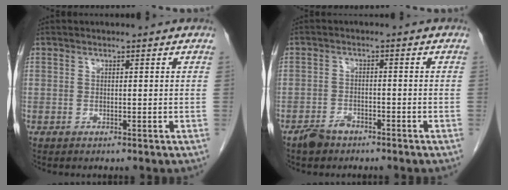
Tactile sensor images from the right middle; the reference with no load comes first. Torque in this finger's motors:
{"motor_torque": [-0.03, 0.03, 0.03, 0.01]}